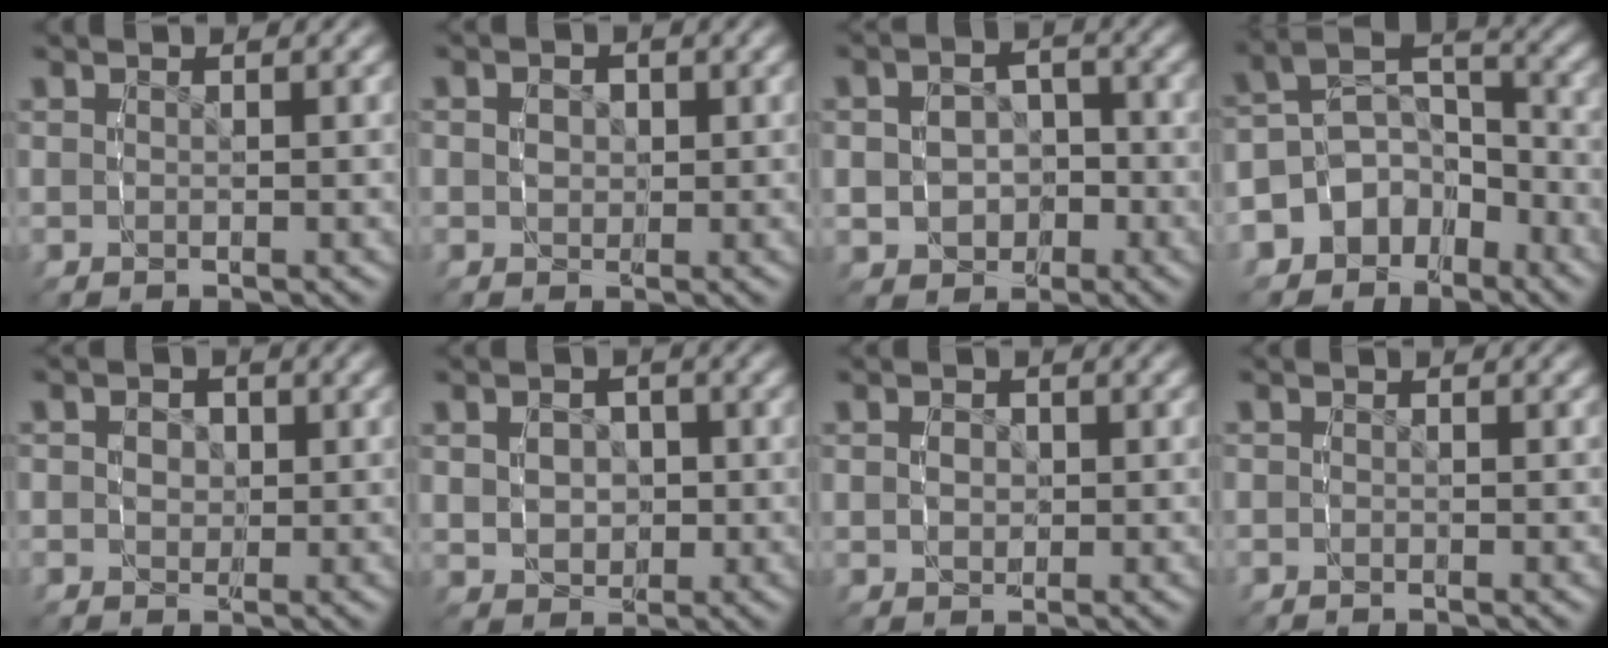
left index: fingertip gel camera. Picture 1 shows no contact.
{"total": 1.5, "force": [-1.1, 1.0, 0.2], "torque": [-0.006, -0.015, -0.013]}
{"total": 5.2, "force": [-2.0, 4.3, 2.2], "torque": [-0.031, -0.023, -0.032]}
{"total": 11.6, "force": [-5.6, 9.6, 3.3], "torque": [-0.087, -0.040, -0.108]}
{"total": 1.8, "force": [-1.2, 1.3, 0.2], "torque": [-0.007, -0.018, -0.015]}
{"total": 3.8, "force": [-1.0, 3.2, 1.8], "torque": [-0.033, -0.019, -0.012]}
{"total": 1.4, "force": [-0.8, 1.1, 0.5], "torque": [-0.012, -0.010, -0.009]}
{"total": 0.9, "force": [-0.9, -0.1, -0.2], "torque": [0.003, -0.003, -0.018]}